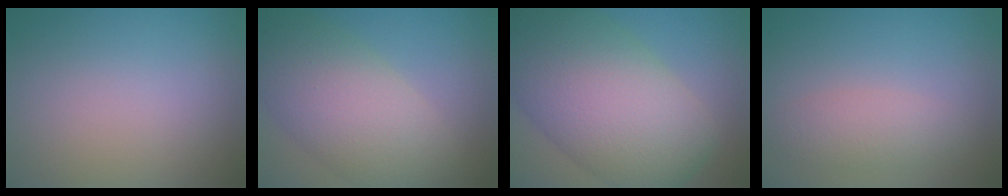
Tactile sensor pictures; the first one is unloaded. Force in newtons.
{"total": 8.6, "press": 8.6, "slide": 0.4}
{"total": 13.5, "press": 13.5, "slide": 0.7}
{"total": 2.2, "press": 2.2, "slide": 0.1}